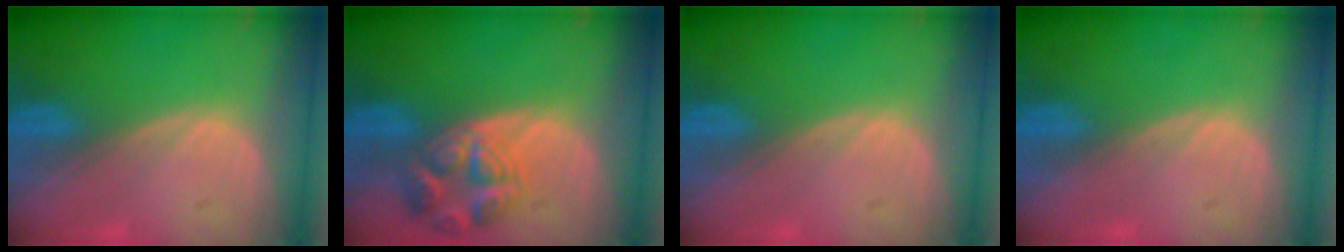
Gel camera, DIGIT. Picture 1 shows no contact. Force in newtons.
{"total": 7.7, "press": 6.8, "slide": 3.5}
{"total": 0.0}
{"total": 0.0}